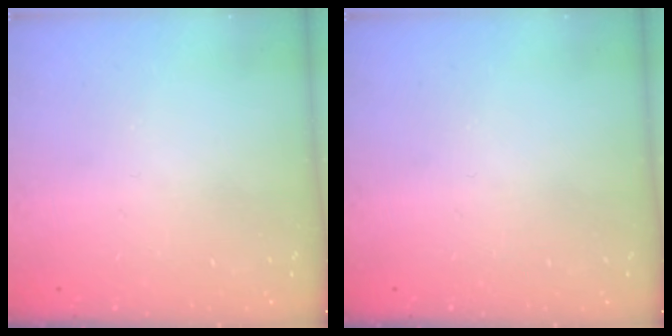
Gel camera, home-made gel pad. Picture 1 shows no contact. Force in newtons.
{"total": 0.0}